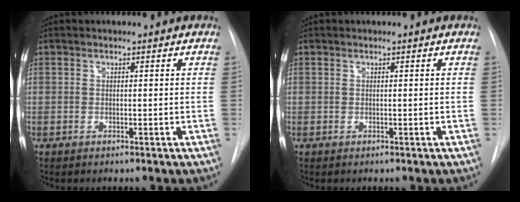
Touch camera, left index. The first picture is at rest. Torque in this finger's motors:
{"motor_torque": [0.06, -0.07, 0.01, 0.00]}